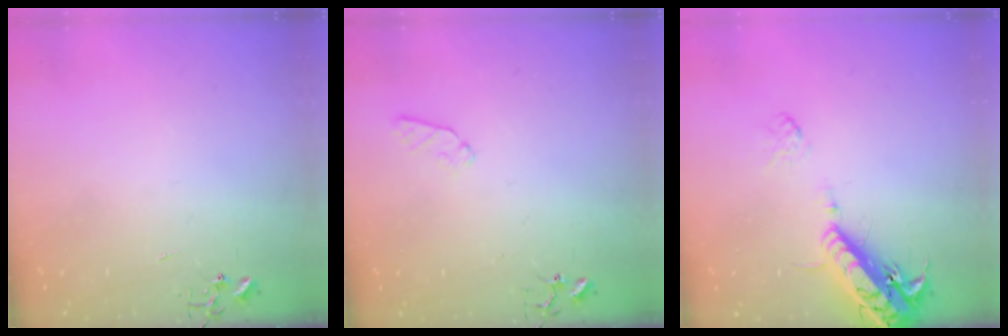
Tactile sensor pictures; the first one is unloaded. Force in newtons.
{"total": 5.3, "press": 5.2, "slide": 0.7}
{"total": 16.4, "press": 15.9, "slide": 3.8}